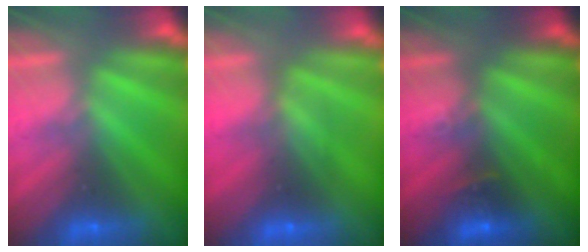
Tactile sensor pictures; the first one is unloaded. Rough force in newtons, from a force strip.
{"total": 2.7}
{"total": 3.6}